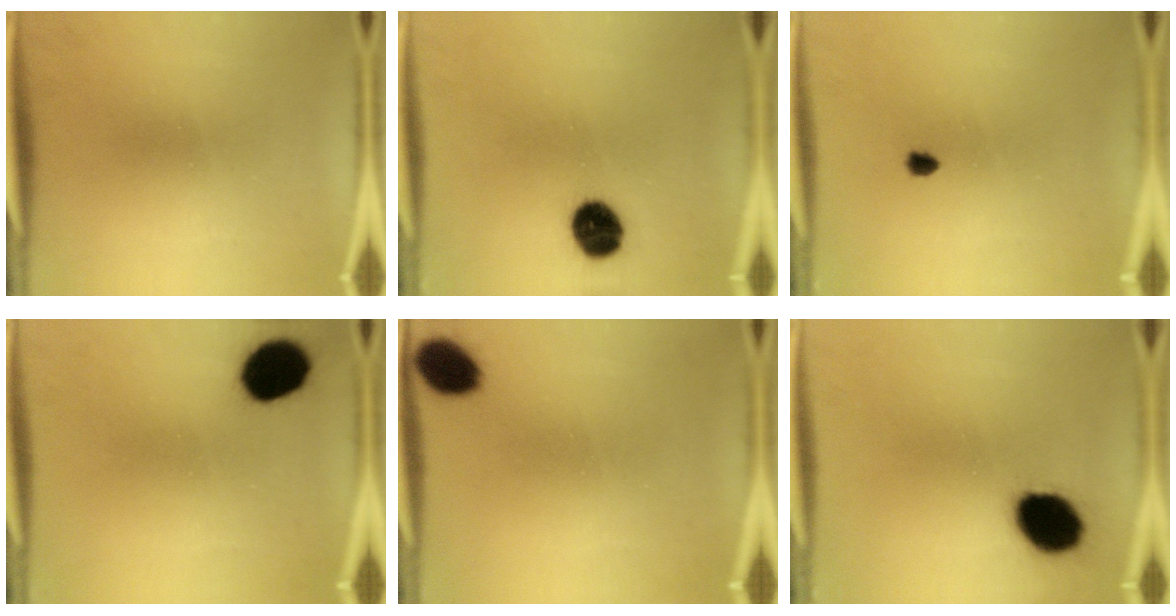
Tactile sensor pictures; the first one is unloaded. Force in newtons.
{"total": 9.4}
{"total": 1.1}
{"total": 13.2}
{"total": 10.4}
{"total": 14.1}